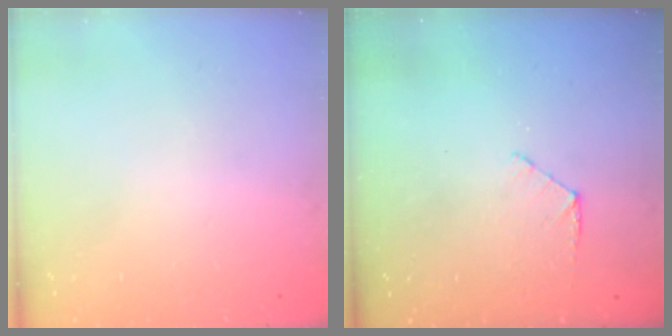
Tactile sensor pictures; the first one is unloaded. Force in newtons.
{"total": 4.6, "press": 4.5, "slide": 0.4}